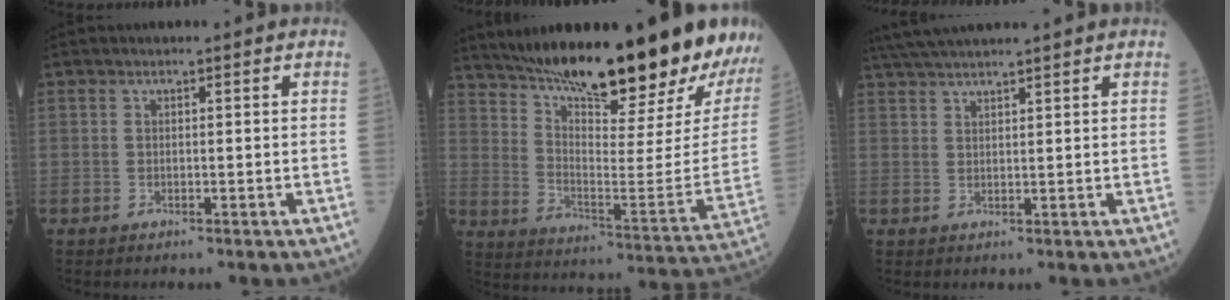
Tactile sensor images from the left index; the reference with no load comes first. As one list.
[{"total": 29.2, "force": [24.6, 2.1, 15.5], "torque": [-0.250, -0.084, 0.344]}, {"total": 7.9, "force": [6.9, -0.5, 3.8], "torque": [-0.066, 0.037, 0.114]}]